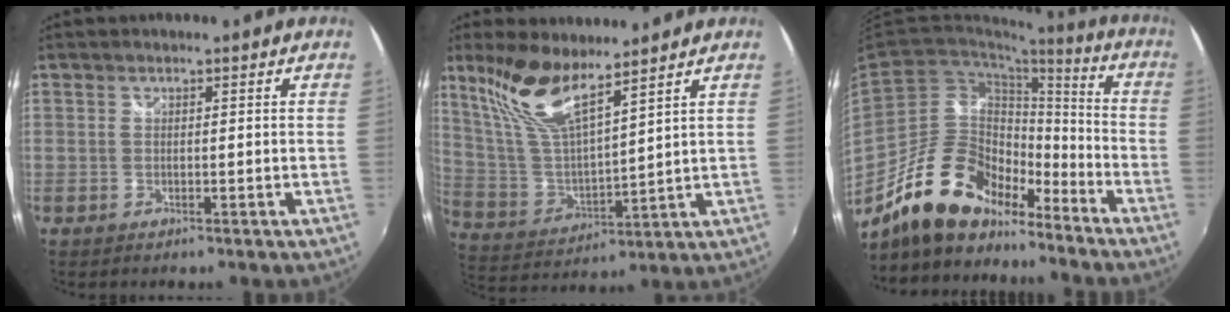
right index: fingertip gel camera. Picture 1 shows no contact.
{"total": 13.0, "force": [9.4, 2.7, 8.6], "torque": [-0.172, 0.008, 0.197]}
{"total": 18.8, "force": [-14.2, 8.4, 8.9], "torque": [-0.173, 0.017, -0.242]}